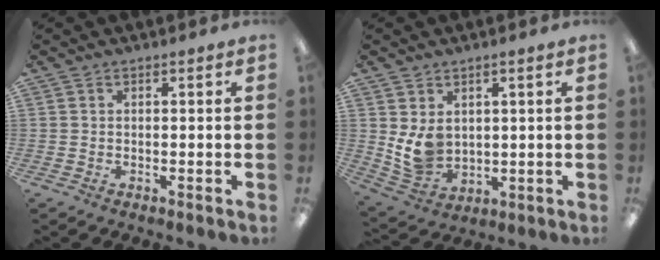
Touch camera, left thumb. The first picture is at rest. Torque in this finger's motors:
{"motor_torque": [0.84, 1.51, 0.57, -0.65, 0.05]}